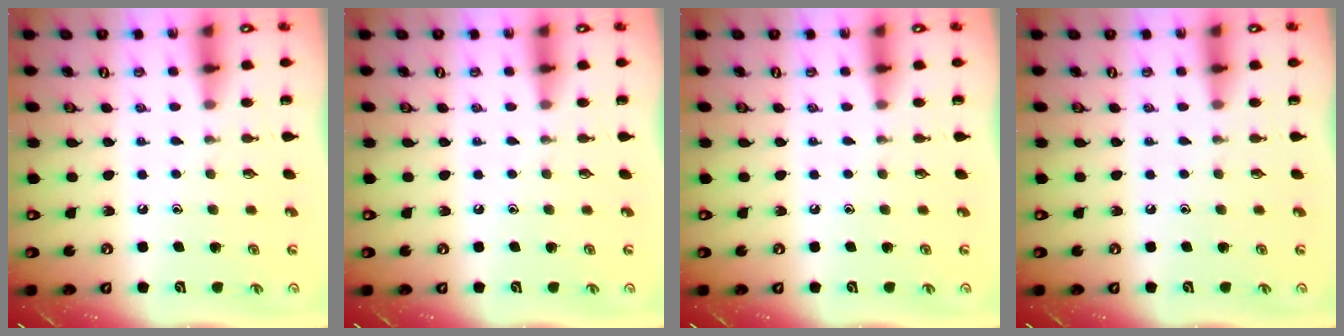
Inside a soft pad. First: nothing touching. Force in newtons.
{"total": 0.0}
{"total": 0.0}
{"total": 0.0}